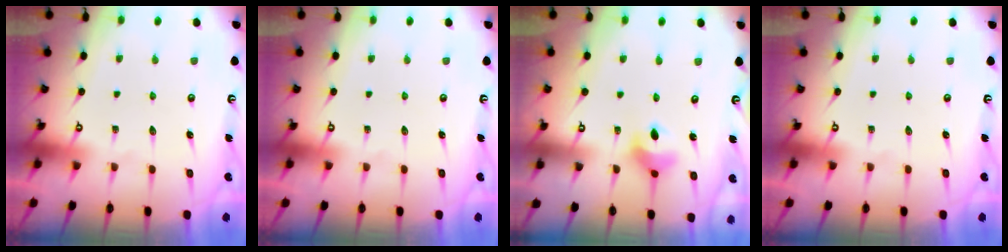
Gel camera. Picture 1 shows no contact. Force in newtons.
{"total": 0.0}
{"total": 6.6, "press": 6.6, "slide": 0.5}
{"total": 0.0}